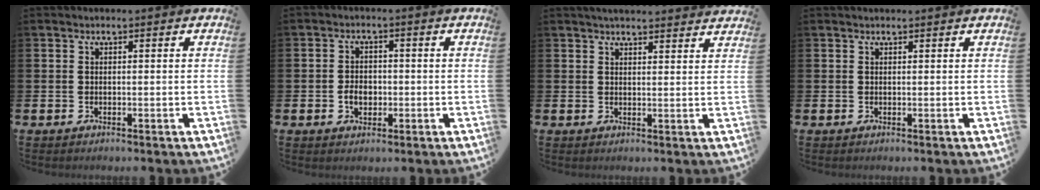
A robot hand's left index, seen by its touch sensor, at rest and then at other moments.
{"total": 2.9, "force": [-0.7, 2.2, 1.8], "torque": [-0.018, -0.004, -0.020]}
{"total": 3.3, "force": [3.2, 0.1, 0.3], "torque": [-0.009, -0.016, 0.059]}
{"total": 0.5, "force": [0.5, 0.0, 0.1], "torque": [0.009, -0.004, 0.008]}